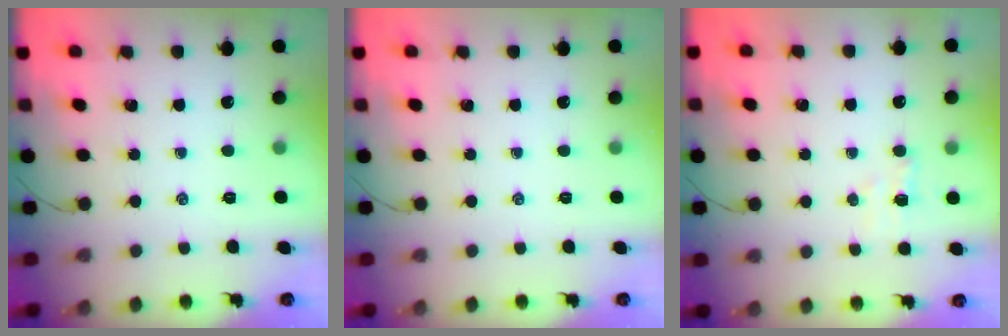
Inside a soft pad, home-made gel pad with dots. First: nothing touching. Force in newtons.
{"total": 0.0}
{"total": 4.1, "press": 3.9, "slide": 1.1}